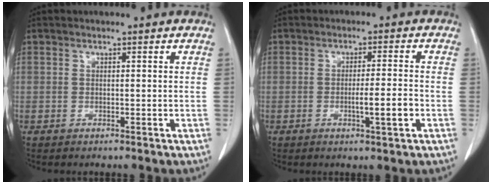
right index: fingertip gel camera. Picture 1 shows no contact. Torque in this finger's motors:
{"motor_torque": [0.54, -0.22, 0.33, 0.04]}